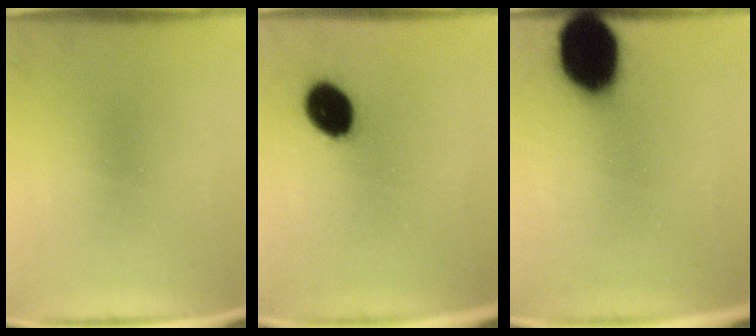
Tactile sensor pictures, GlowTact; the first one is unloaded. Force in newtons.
{"total": 9.8}
{"total": 18.4}